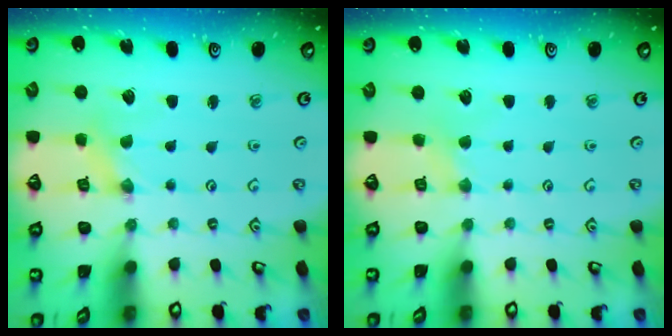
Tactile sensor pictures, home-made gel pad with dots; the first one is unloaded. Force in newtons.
{"total": 2.4, "press": 2.4, "slide": 0.4}